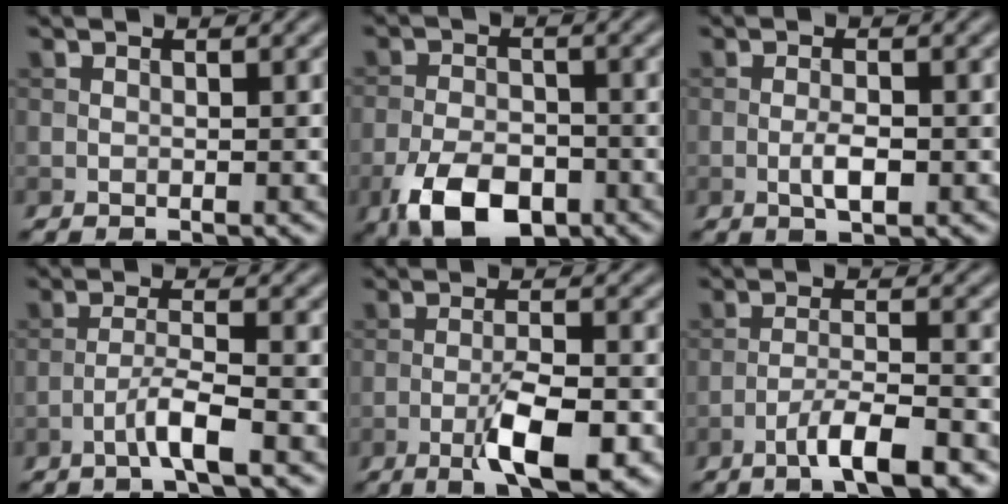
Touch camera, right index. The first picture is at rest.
{"total": 7.3, "force": [-4.0, 3.9, 4.7], "torque": [-0.089, -0.008, -0.074]}
{"total": 2.2, "force": [-0.6, 0.7, 2.0], "torque": [-0.038, 0.000, -0.014]}
{"total": 3.2, "force": [-1.7, 0.2, 2.7], "torque": [-0.050, 0.011, -0.039]}
{"total": 5.6, "force": [-2.4, 1.3, 4.8], "torque": [-0.088, -0.001, -0.040]}
{"total": 5.1, "force": [-3.2, 0.8, 3.9], "torque": [-0.067, 0.005, -0.058]}